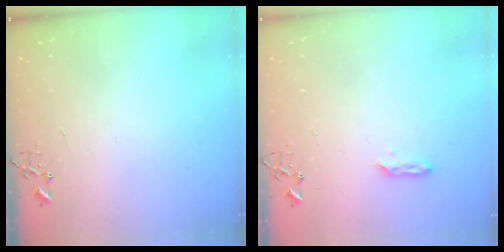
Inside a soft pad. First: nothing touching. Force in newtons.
{"total": 4.1, "press": 4.0, "slide": 0.6}